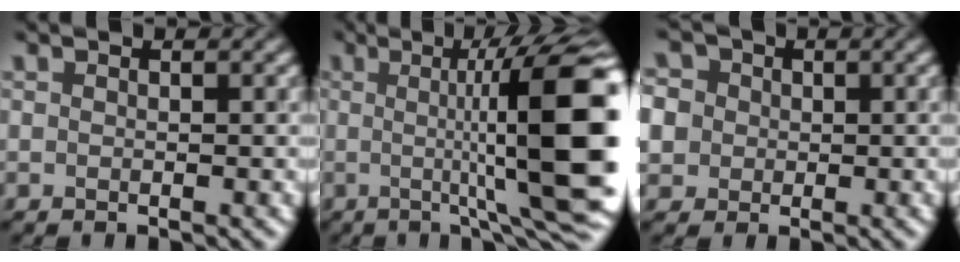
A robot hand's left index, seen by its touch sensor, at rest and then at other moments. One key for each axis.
{"total": 15.0, "fx": 0.8, "fy": 3.5, "fz": 14.6, "tx": -0.167, "ty": 0.003, "tz": 0.014}
{"total": 7.5, "fx": 1.7, "fy": 6.6, "fz": 3.1, "tx": -0.065, "ty": 0.032, "tz": 0.001}